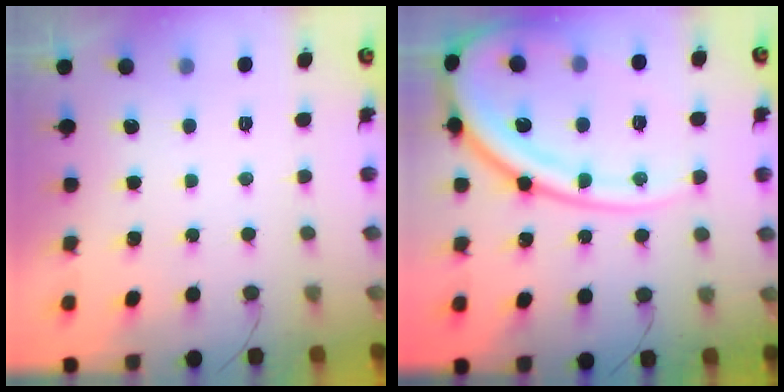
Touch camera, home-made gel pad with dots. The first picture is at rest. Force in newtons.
{"total": 20.8, "press": 20.8, "slide": 1.8}